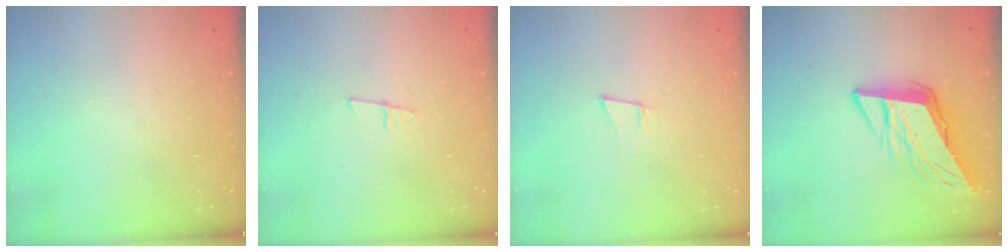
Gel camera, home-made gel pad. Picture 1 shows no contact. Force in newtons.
{"total": 6.6, "press": 5.9, "slide": 2.9}
{"total": 5.2, "press": 4.3, "slide": 2.9}
{"total": 10.6, "press": 10.2, "slide": 2.8}